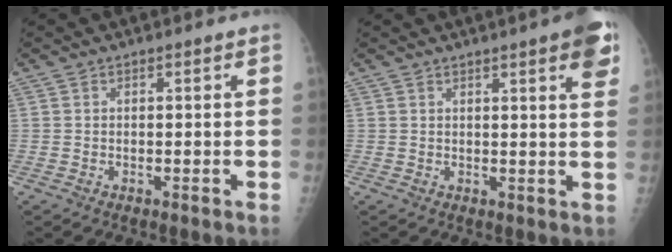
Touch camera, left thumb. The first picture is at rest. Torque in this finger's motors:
{"motor_torque": [1.44, 1.06, 0.96, -0.36, 0.16]}